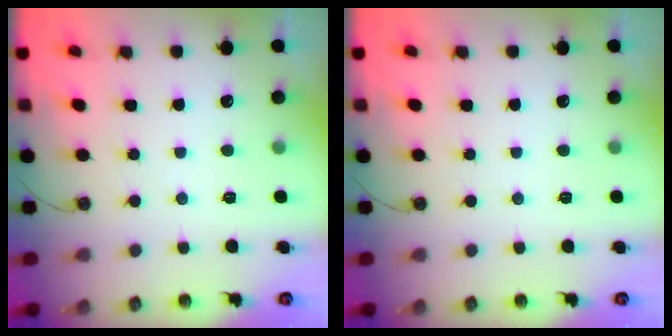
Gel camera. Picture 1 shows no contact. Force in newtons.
{"total": 0.0}